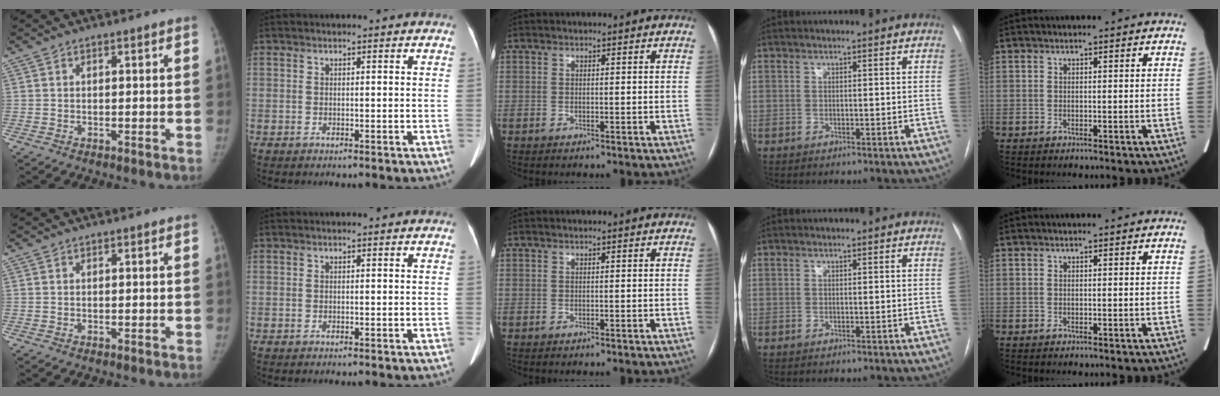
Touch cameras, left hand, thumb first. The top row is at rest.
{}